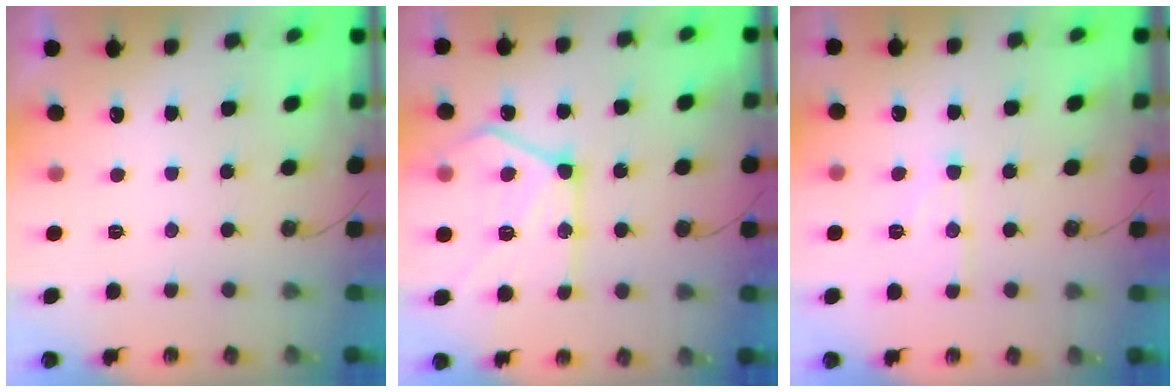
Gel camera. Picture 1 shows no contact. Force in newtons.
{"total": 18.7, "press": 18.6, "slide": 1.6}
{"total": 8.2, "press": 8.1, "slide": 0.7}